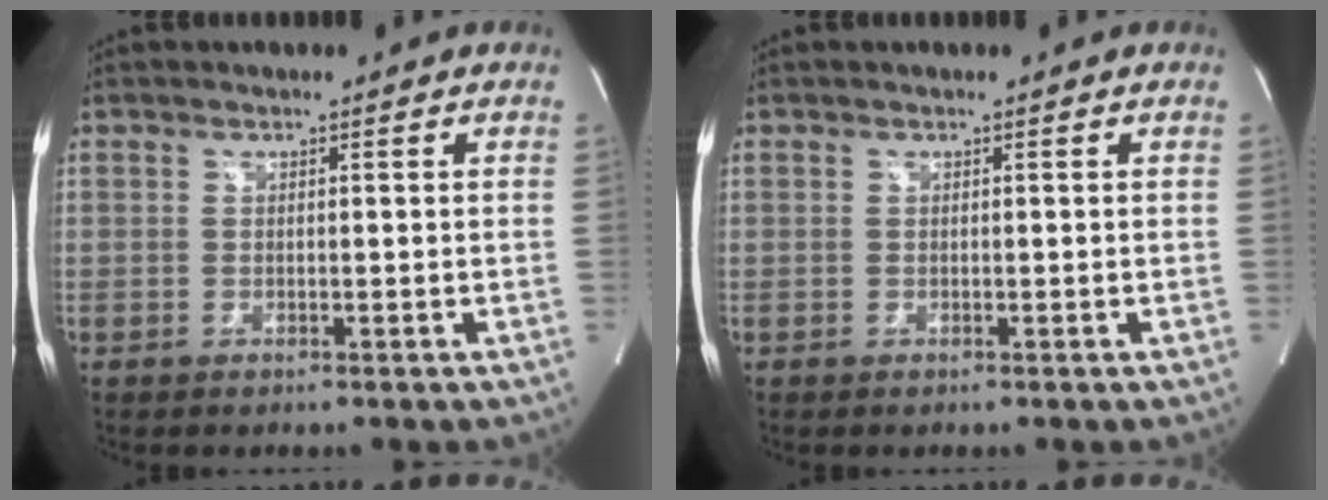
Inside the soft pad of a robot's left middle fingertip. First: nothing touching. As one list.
[{"total": 0.0}]